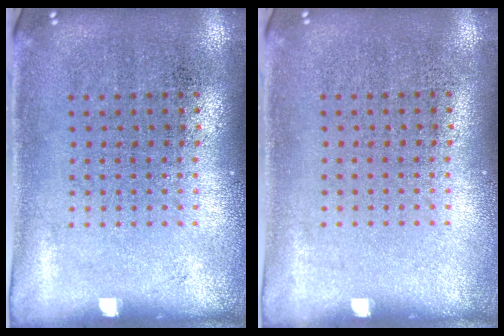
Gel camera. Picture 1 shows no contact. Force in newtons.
{"total": 0.0}